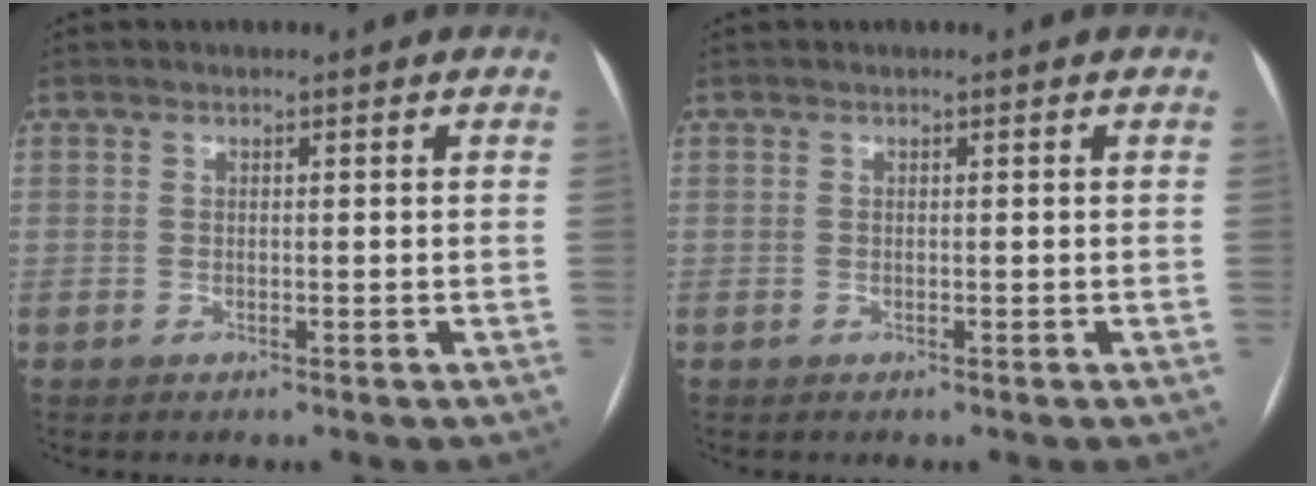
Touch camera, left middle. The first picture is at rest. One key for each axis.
{"total": 0.0}